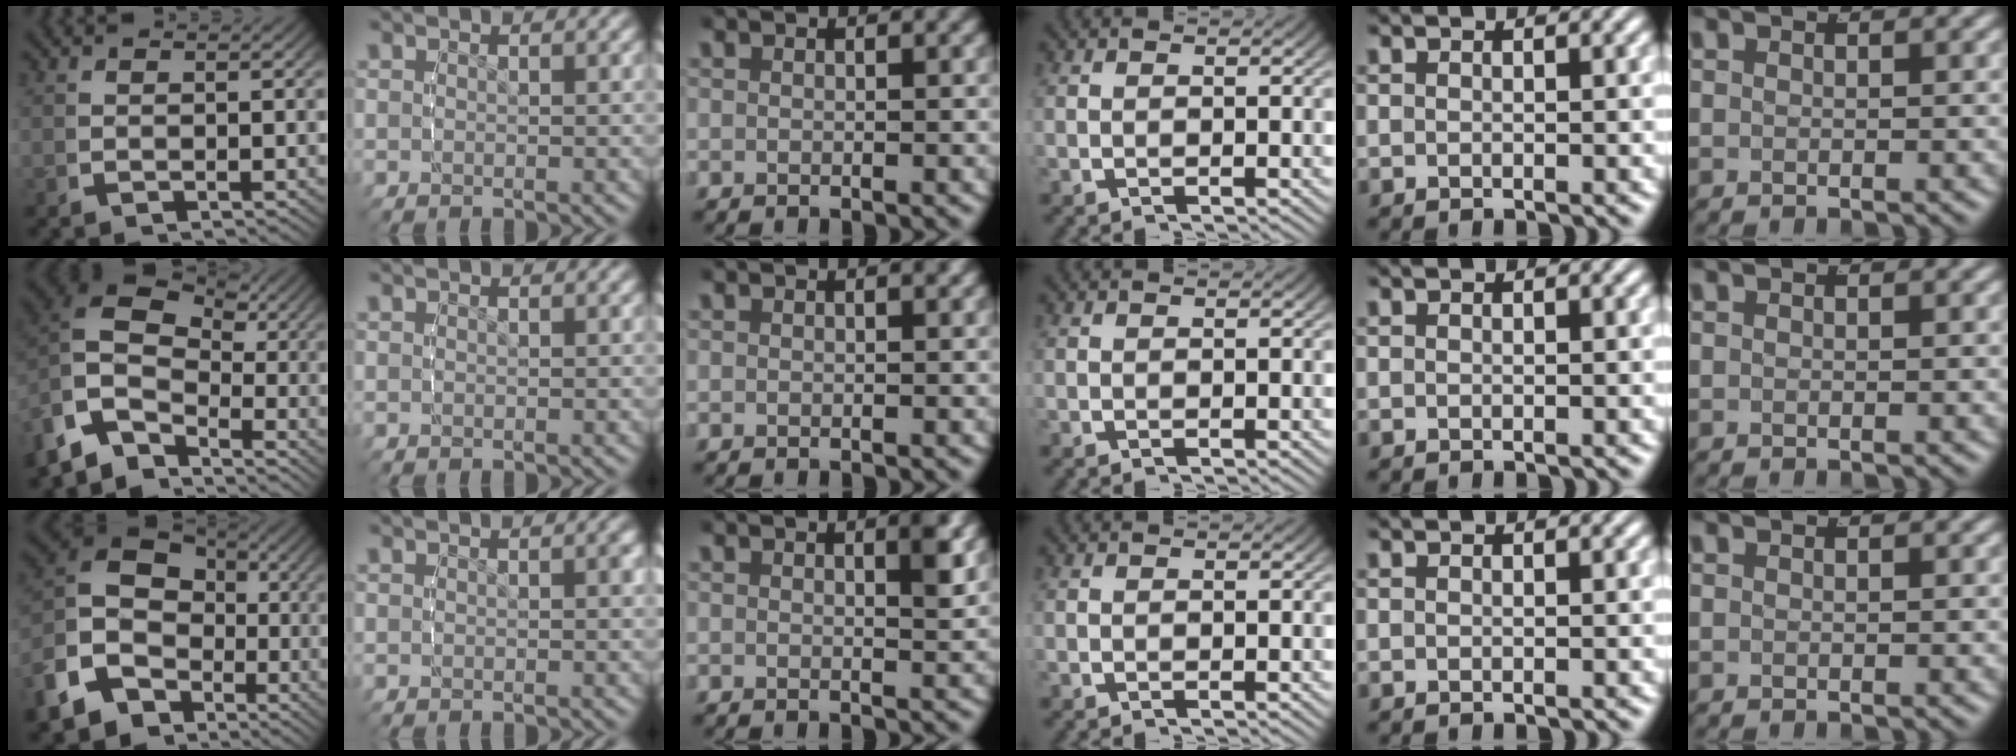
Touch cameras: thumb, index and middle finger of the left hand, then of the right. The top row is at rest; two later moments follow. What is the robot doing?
{"motion": "lift_and_place", "object": "air blower"}